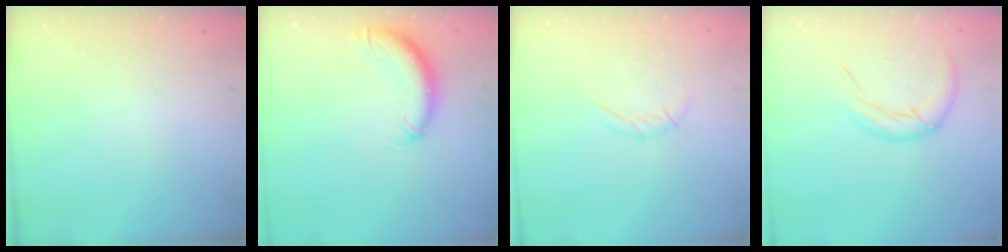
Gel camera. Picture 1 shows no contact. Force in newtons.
{"total": 10.2, "press": 10.0, "slide": 2.3}
{"total": 5.7, "press": 5.7, "slide": 0.9}
{"total": 11.2, "press": 10.9, "slide": 2.4}